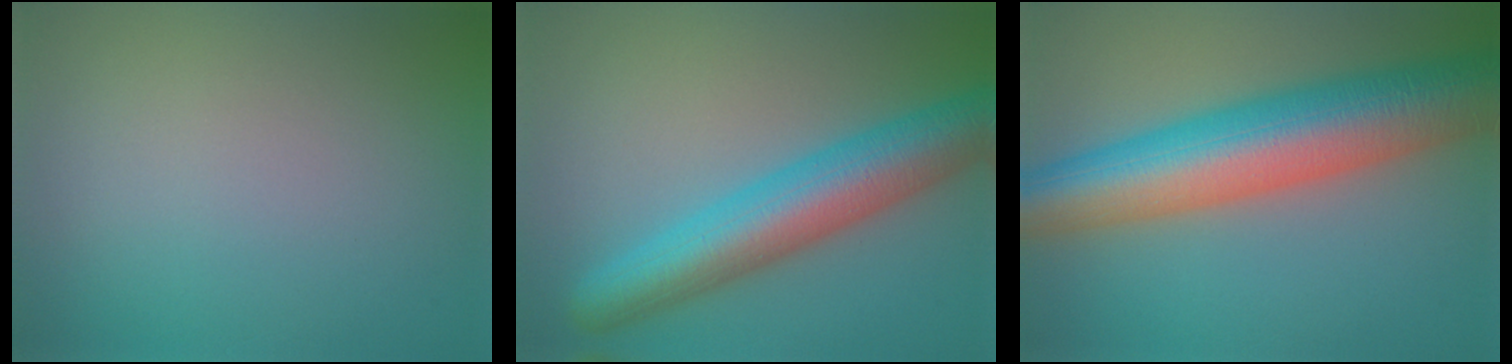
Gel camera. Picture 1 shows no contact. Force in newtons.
{"total": 8.2, "press": 8.2, "slide": 0.3}
{"total": 12.3, "press": 12.3, "slide": 0.1}